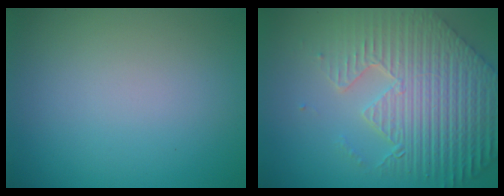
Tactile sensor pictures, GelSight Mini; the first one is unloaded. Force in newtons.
{"total": 9.2, "press": 6.5, "slide": 6.6}